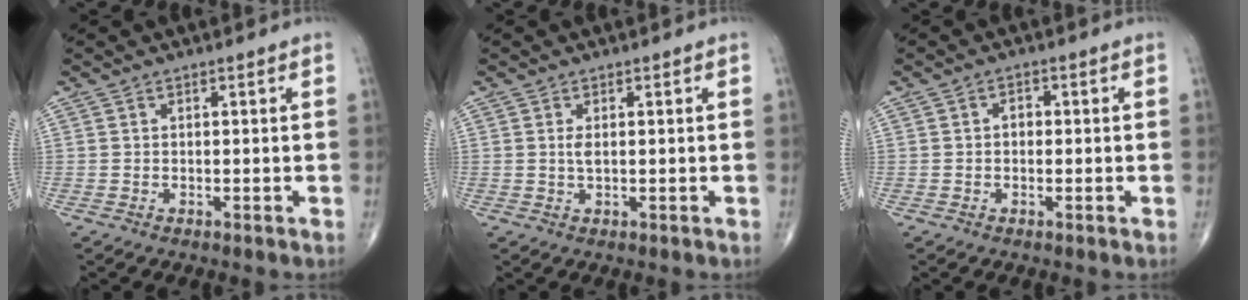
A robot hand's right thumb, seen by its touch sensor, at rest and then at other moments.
{"total": 1.5, "force": [0.3, 0.5, 1.4], "torque": [-0.027, -0.001, 0.010]}
{"total": 1.7, "force": [0.0, 1.3, 1.1], "torque": [-0.005, 0.007, -0.004]}